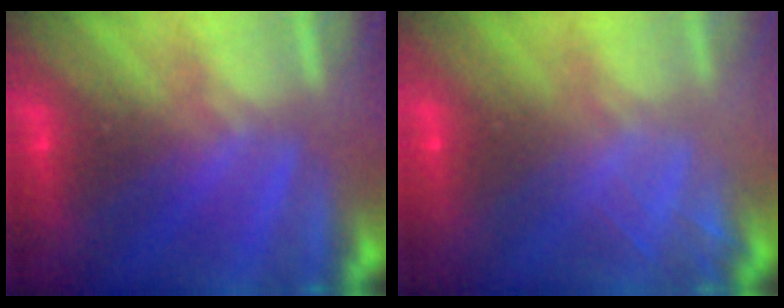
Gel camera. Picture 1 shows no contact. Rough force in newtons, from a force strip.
{"total": 2.1}